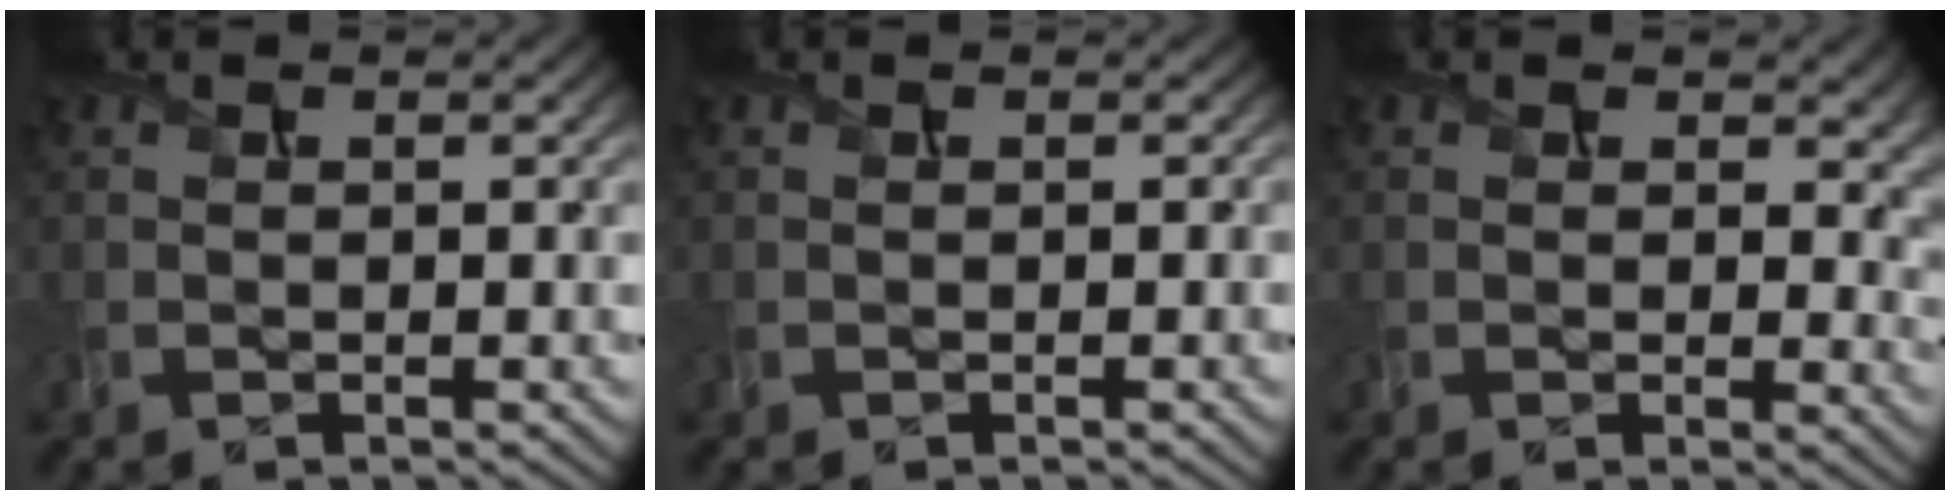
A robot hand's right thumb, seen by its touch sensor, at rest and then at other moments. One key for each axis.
{"total": 0.0}
{"total": 6.7, "fx": 1.9, "fy": 4.4, "fz": 4.6, "tx": -0.065, "ty": -0.019, "tz": 0.036}